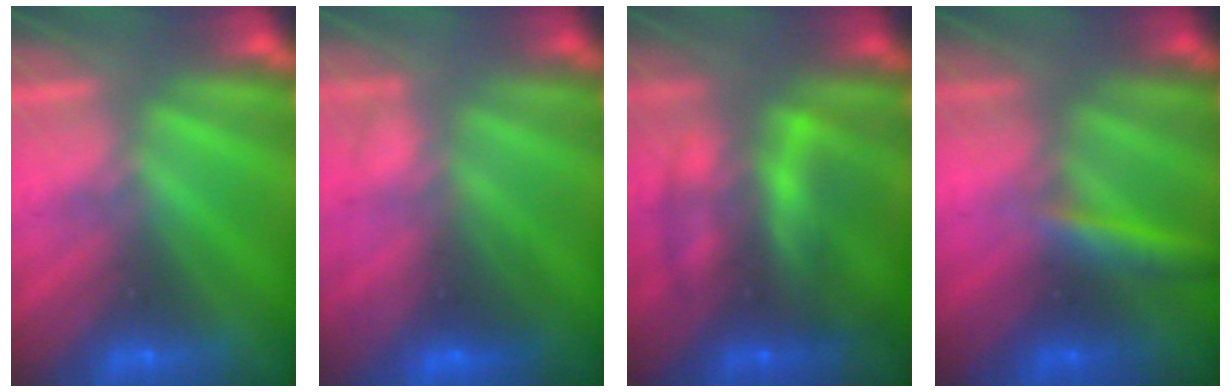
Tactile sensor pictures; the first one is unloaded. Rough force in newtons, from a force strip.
{"total": 3.6}
{"total": 5.9}
{"total": 2.7}